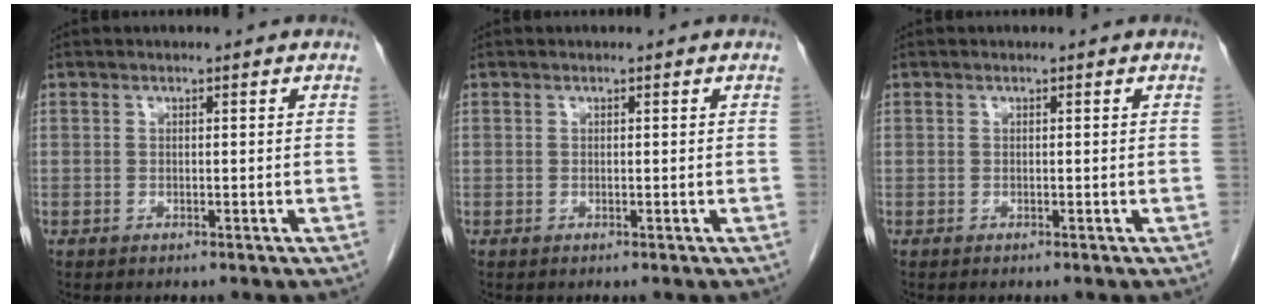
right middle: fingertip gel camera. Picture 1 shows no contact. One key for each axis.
{"total": 0.0}
{"total": 0.0}